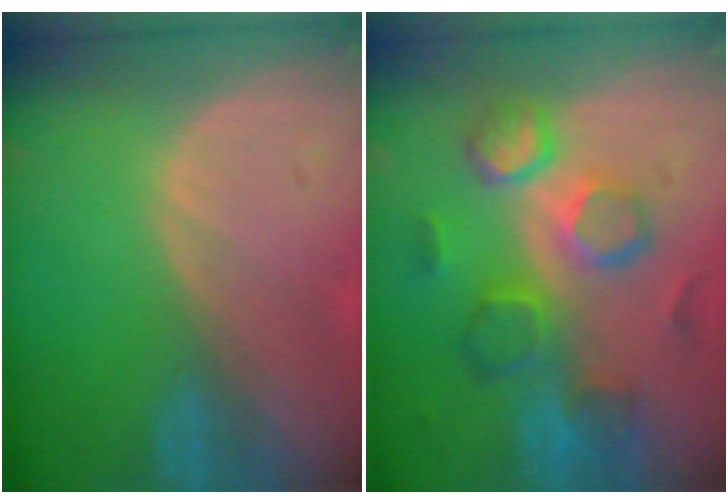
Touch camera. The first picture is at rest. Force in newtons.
{"total": 9.9, "press": 9.4, "slide": 3.1}